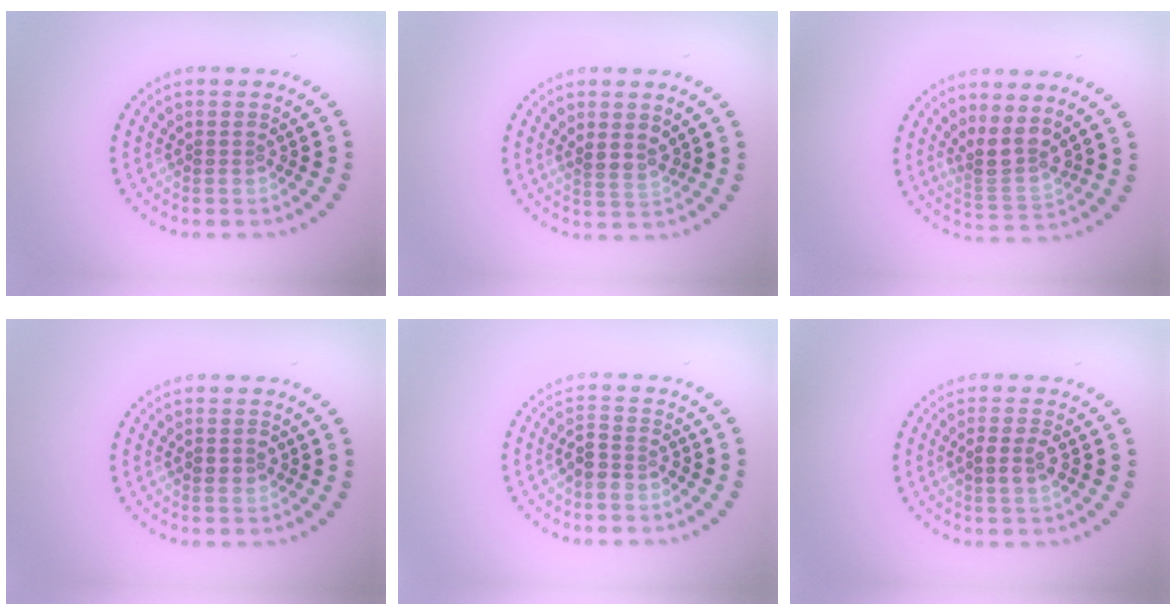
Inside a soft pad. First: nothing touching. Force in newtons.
{"total": 1.8, "press": 1.6, "slide": 0.9}
{"total": 2.9, "press": 2.2, "slide": 1.9}
{"total": 1.6, "press": 1.6, "slide": 0.1}
{"total": 2.1, "press": 1.8, "slide": 1.1}
{"total": 2.3, "press": 2.3, "slide": 0.6}